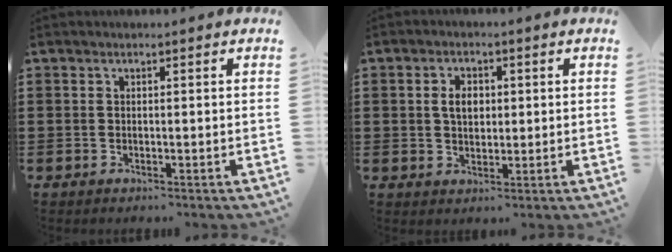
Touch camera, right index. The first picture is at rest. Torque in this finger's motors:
{"motor_torque": [0.77, 0.71, 0.39, 0.09]}